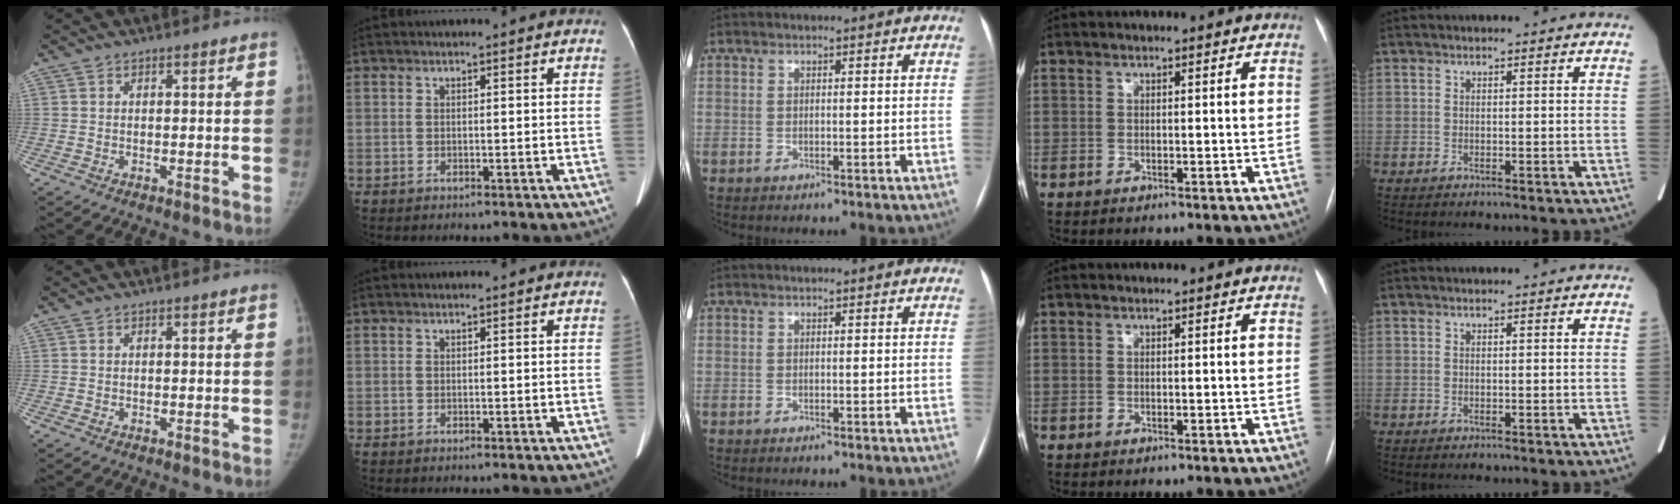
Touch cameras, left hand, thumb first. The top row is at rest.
{}